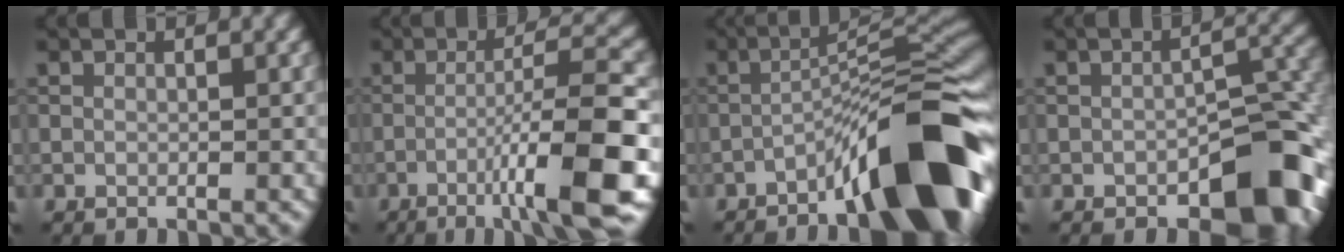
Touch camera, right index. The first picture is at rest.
{"total": 10.1, "force": [-3.6, 1.3, 9.3], "torque": [-0.128, 0.014, -0.065]}
{"total": 13.1, "force": [-6.5, 3.1, 10.9], "torque": [-0.150, 0.010, -0.105]}
{"total": 7.3, "force": [-3.6, 3.3, 5.4], "torque": [-0.051, 0.014, -0.052]}